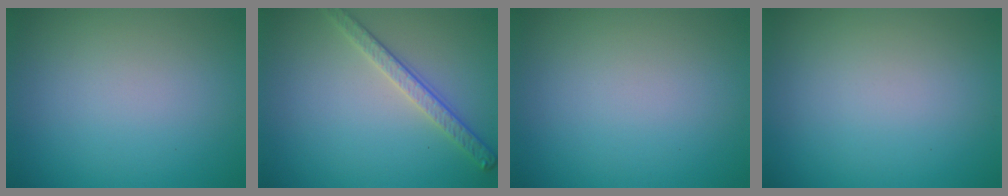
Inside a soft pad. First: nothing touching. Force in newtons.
{"total": 2.8, "press": 2.6, "slide": 1.1}
{"total": 0.0}
{"total": 0.0}